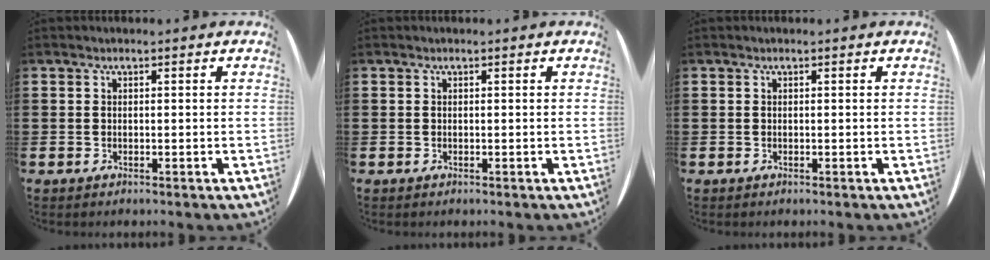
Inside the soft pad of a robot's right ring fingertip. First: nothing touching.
{"total": 0.0}
{"total": 0.0}